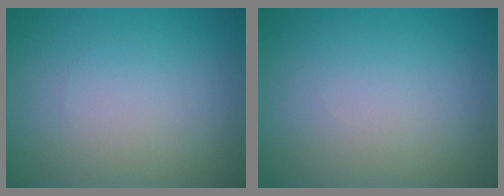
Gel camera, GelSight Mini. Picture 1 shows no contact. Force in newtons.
{"total": 0.0}